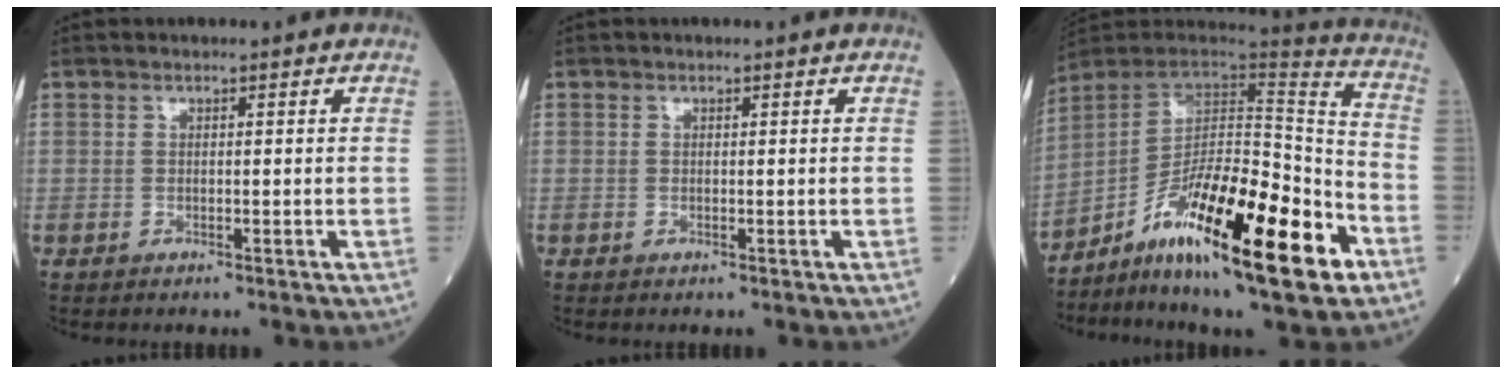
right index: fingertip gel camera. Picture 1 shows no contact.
{"total": 0.0}
{"total": 24.0, "force": [-11.8, 4.2, 20.5], "torque": [-0.309, -0.012, -0.196]}